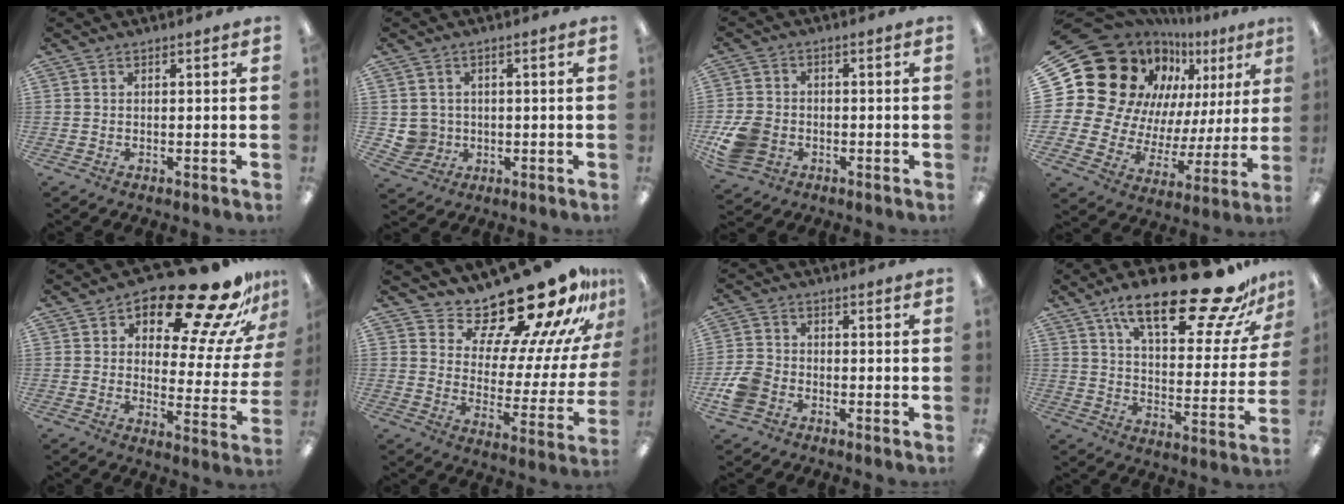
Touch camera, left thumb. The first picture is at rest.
{"total": 4.5, "force": [0.2, 4.5, 0.3], "torque": [-0.014, 0.006, 0.009]}
{"total": 9.0, "force": [-3.4, 6.9, 4.5], "torque": [-0.100, 0.017, -0.063]}
{"total": 22.6, "force": [12.4, 16.1, 9.9], "torque": [-0.189, -0.117, 0.261]}
{"total": 19.6, "force": [15.3, 6.1, 10.7], "torque": [-0.153, -0.116, 0.247]}
{"total": 20.2, "force": [17.5, 6.2, 7.9], "torque": [-0.107, -0.151, 0.288]}
{"total": 6.7, "force": [-3.1, 4.9, 3.3], "torque": [-0.070, 0.018, -0.056]}
{"total": 23.5, "force": [15.6, 7.3, 16.0], "torque": [-0.242, -0.096, 0.252]}